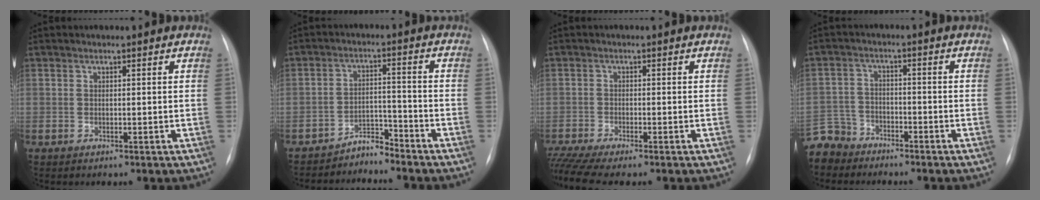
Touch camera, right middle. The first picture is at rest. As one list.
[{"total": 3.7, "force": [-3.7, 0.3, -0.1], "torque": [0.009, -0.004, -0.061]}, {"total": 6.6, "force": [-5.7, -0.2, 3.5], "torque": [-0.062, -0.012, -0.095]}, {"total": 6.4, "force": [-5.7, 2.9, -0.5], "torque": [0.013, -0.001, -0.115]}]